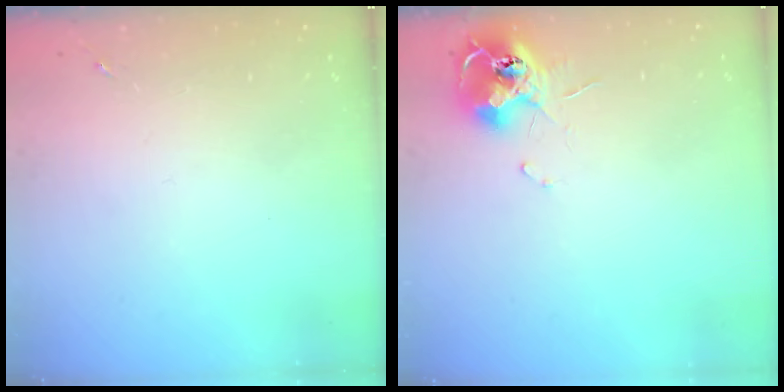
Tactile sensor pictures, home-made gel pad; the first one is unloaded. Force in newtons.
{"total": 12.0, "press": 11.9, "slide": 1.2}